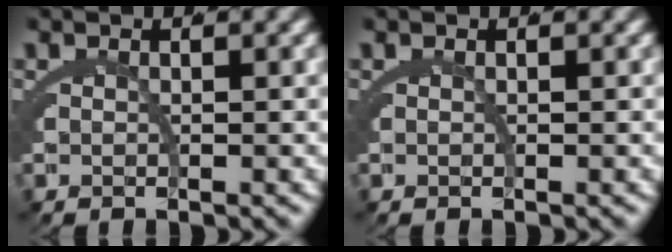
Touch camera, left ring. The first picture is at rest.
{"total": 0.0}